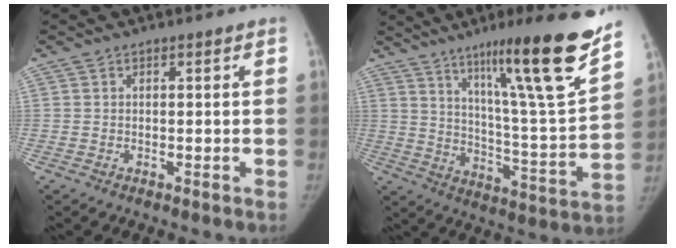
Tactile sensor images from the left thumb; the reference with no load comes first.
{"total": 23.0, "force": [15.1, 1.0, 17.4], "torque": [-0.234, -0.078, 0.238]}